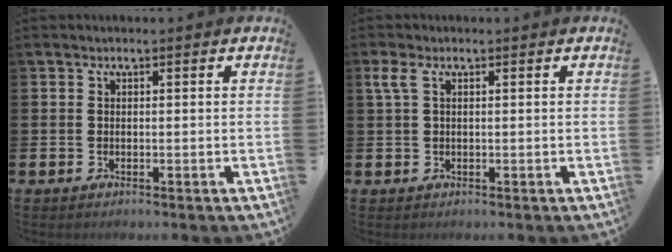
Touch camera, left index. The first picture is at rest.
{"total": 2.3, "force": [0.8, 0.9, 2.0], "torque": [-0.050, 0.010, 0.014]}